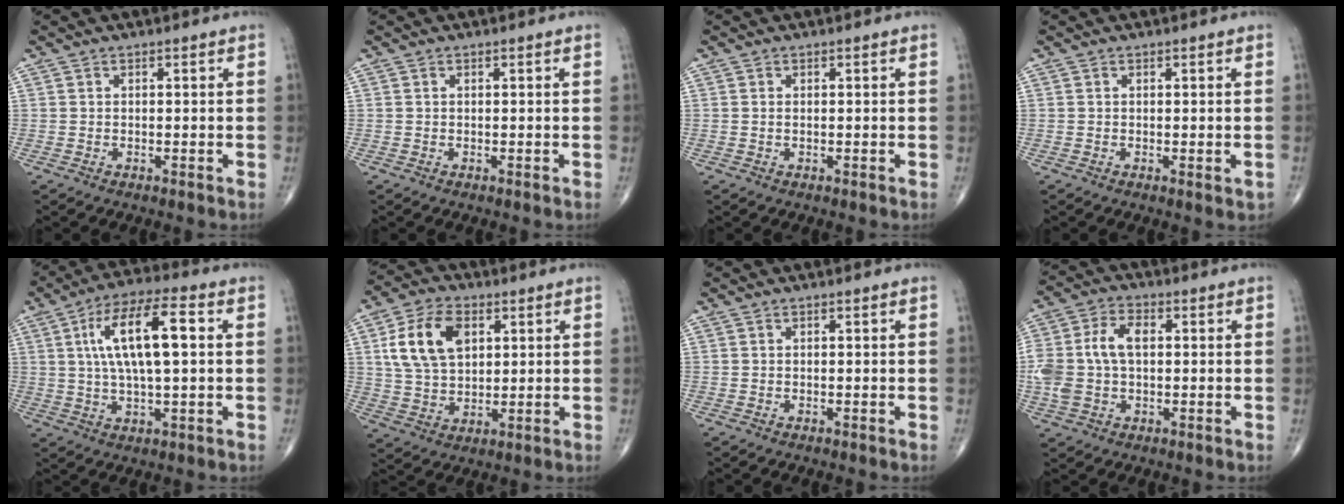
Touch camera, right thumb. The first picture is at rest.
{"total": 0.0}
{"total": 0.0}
{"total": 1.4, "force": [-0.2, 0.6, 1.3], "torque": [-0.017, -0.004, -0.001]}
{"total": 15.0, "force": [2.9, 4.8, 13.9], "torque": [-0.256, 0.018, 0.047]}
{"total": 12.5, "force": [3.8, 8.1, 8.8], "torque": [-0.149, -0.002, 0.071]}
{"total": 0.0}
{"total": 11.0, "force": [0.6, 6.9, 8.5], "torque": [-0.190, 0.023, 0.014]}